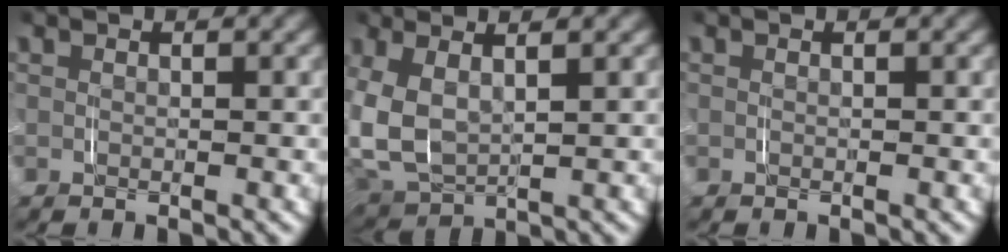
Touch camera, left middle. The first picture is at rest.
{"total": 9.2, "force": [0.2, 7.6, 5.1], "torque": [-0.171, -0.025, 0.008]}
{"total": 0.0}